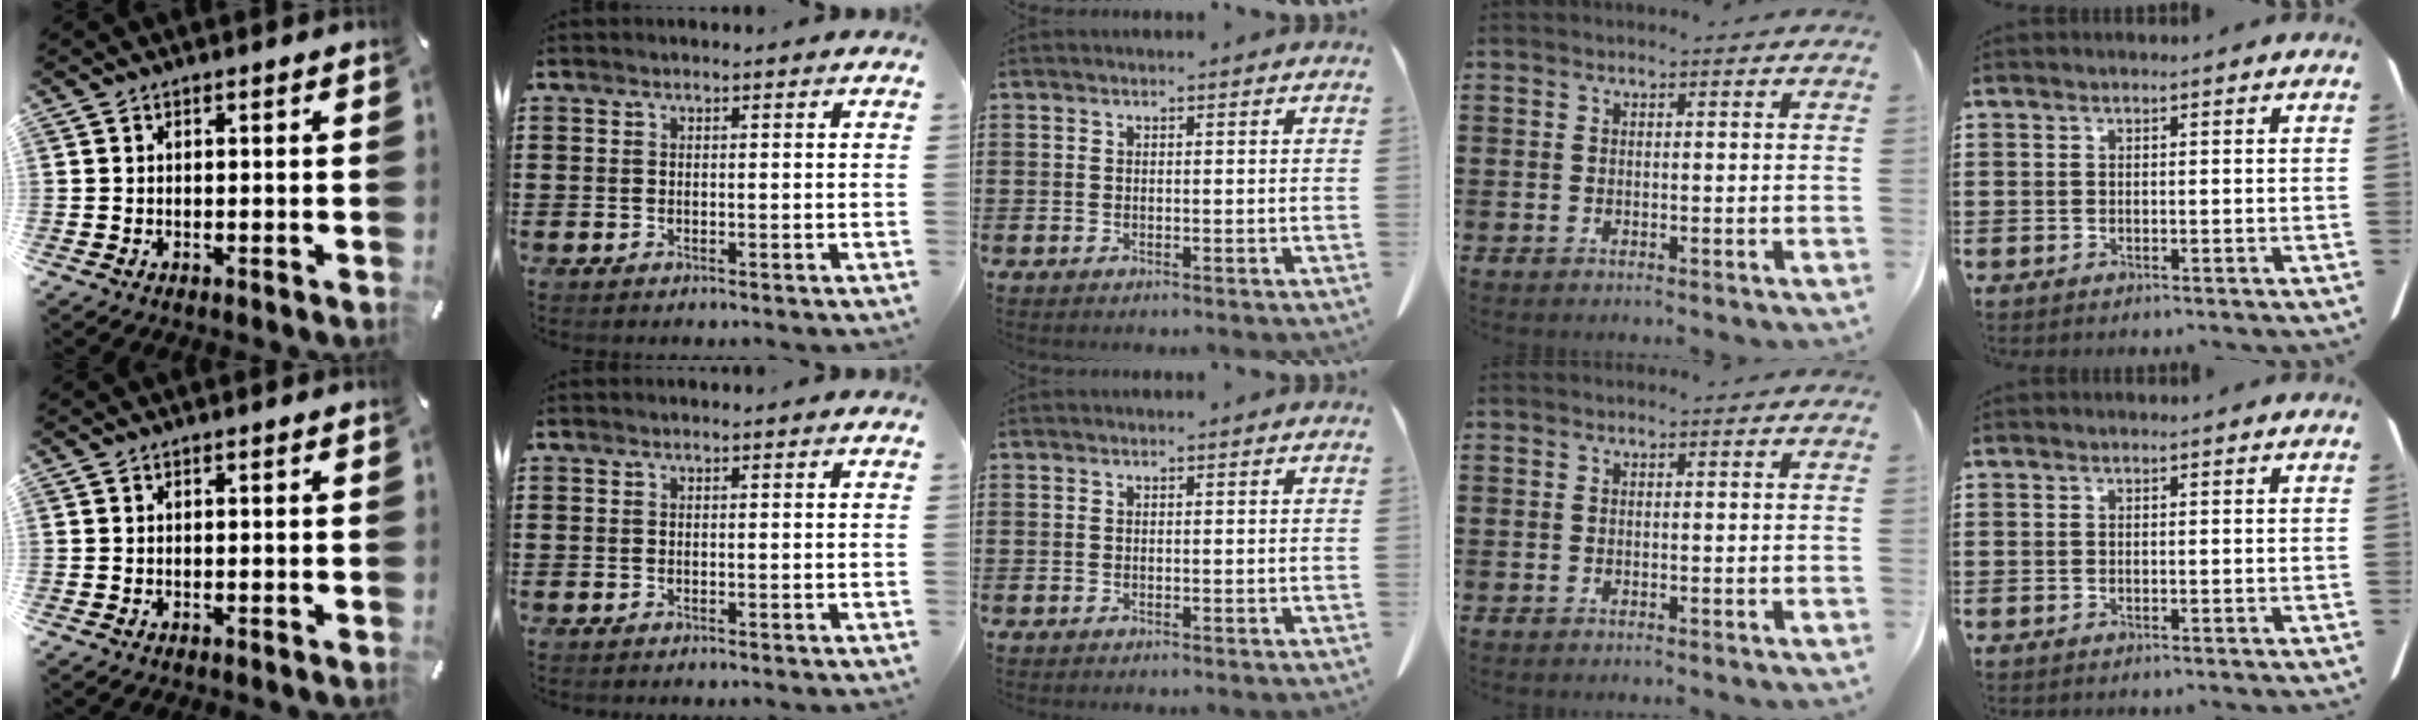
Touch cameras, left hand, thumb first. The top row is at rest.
{}